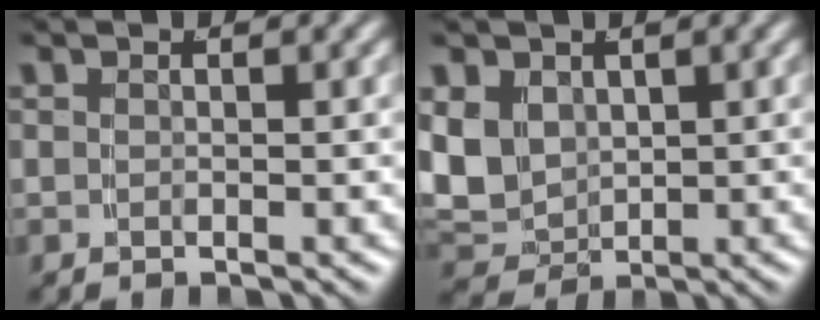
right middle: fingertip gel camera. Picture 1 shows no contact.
{"total": 5.4, "force": [0.4, 4.6, 2.7], "torque": [-0.082, -0.029, 0.026]}